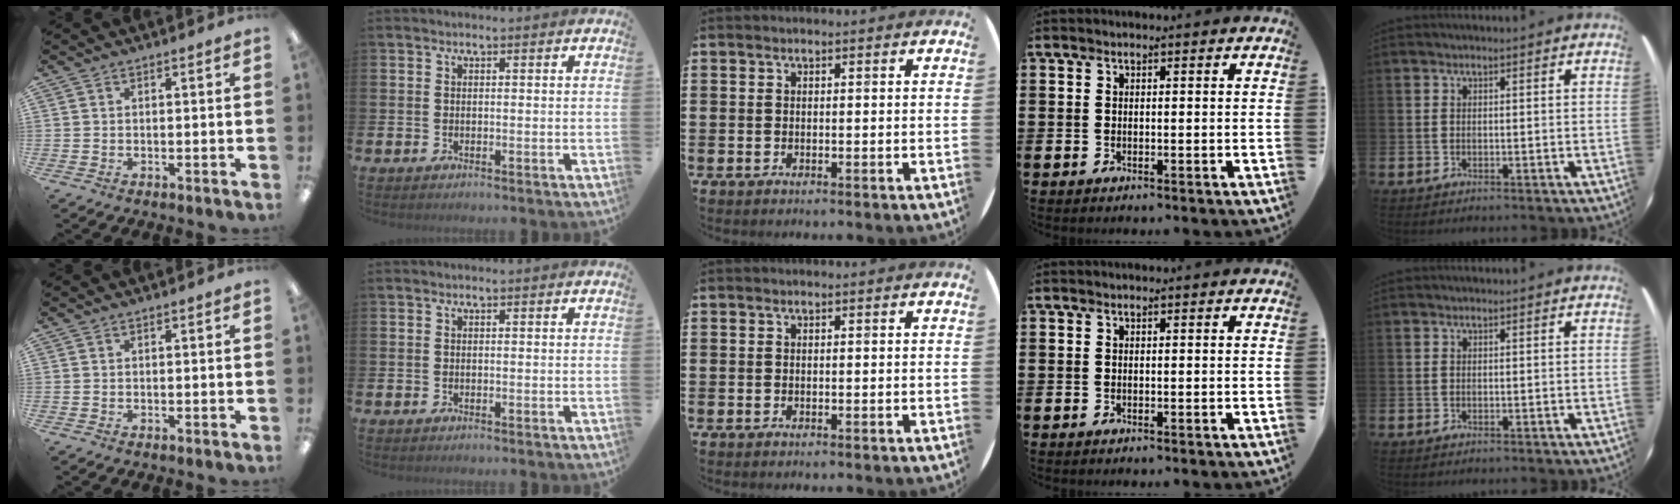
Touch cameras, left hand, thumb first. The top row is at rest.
{}